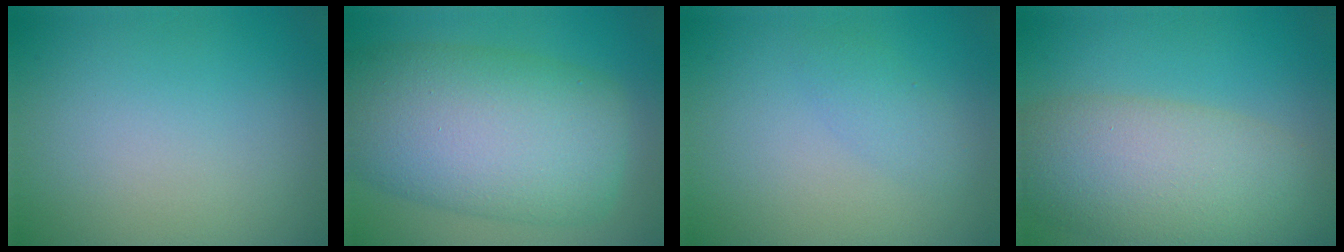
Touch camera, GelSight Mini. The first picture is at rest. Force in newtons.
{"total": 12.8, "press": 12.8, "slide": 0.5}
{"total": 0.7, "press": 0.7, "slide": 0.1}
{"total": 9.0, "press": 9.0, "slide": 0.7}